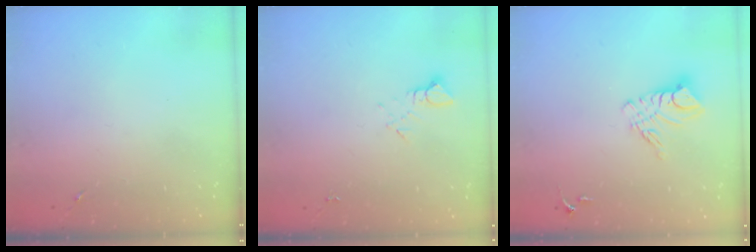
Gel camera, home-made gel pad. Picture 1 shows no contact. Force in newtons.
{"total": 2.7, "press": 2.7, "slide": 0.2}
{"total": 9.8, "press": 9.8, "slide": 0.9}